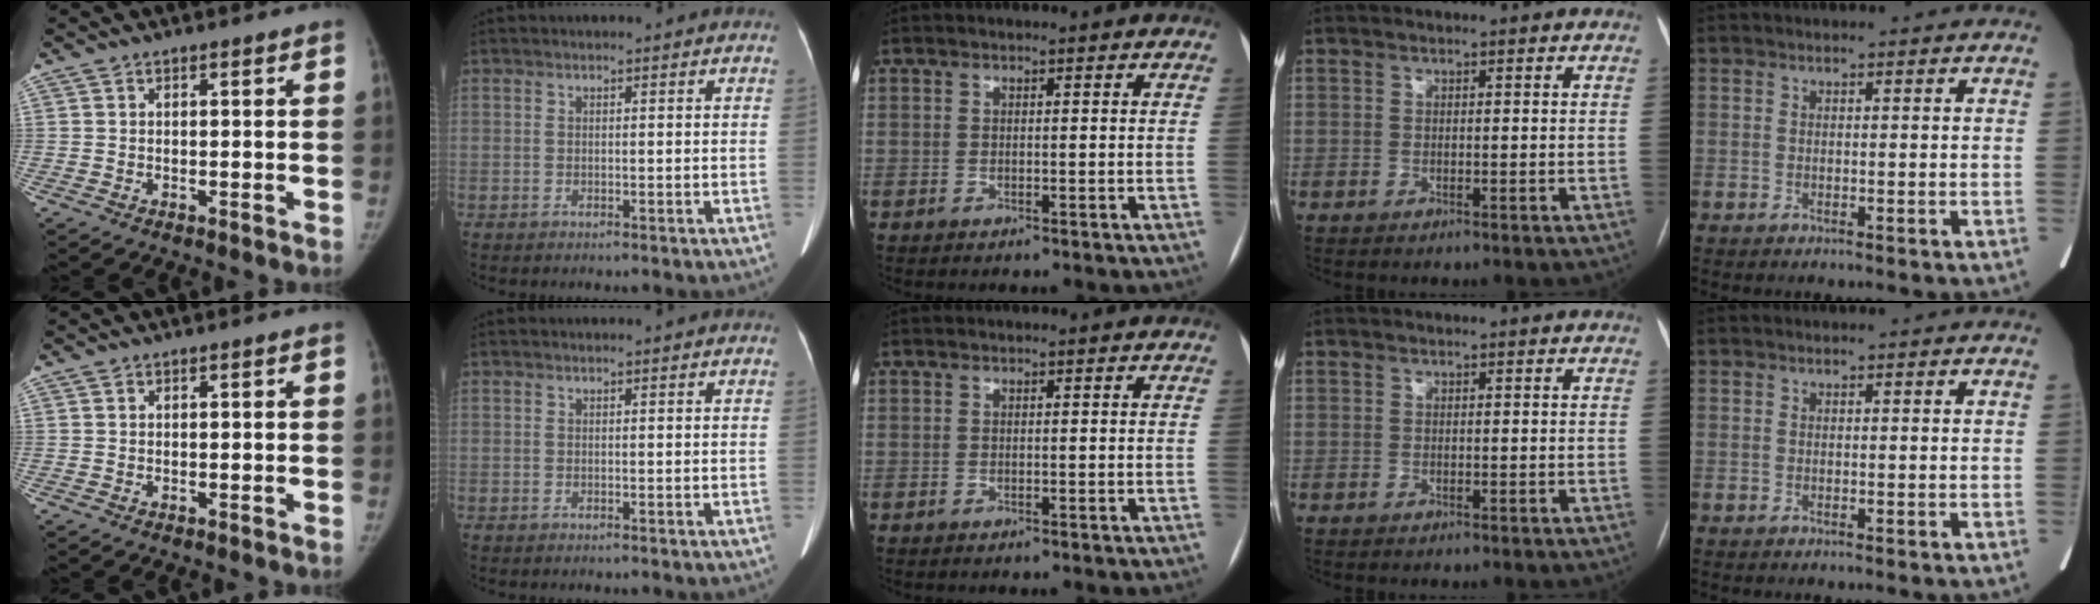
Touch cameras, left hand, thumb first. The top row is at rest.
{"index": {"total": 1.0, "force": [0.9, 0.0, 0.5], "torque": [-0.010, 0.003, 0.011]}}